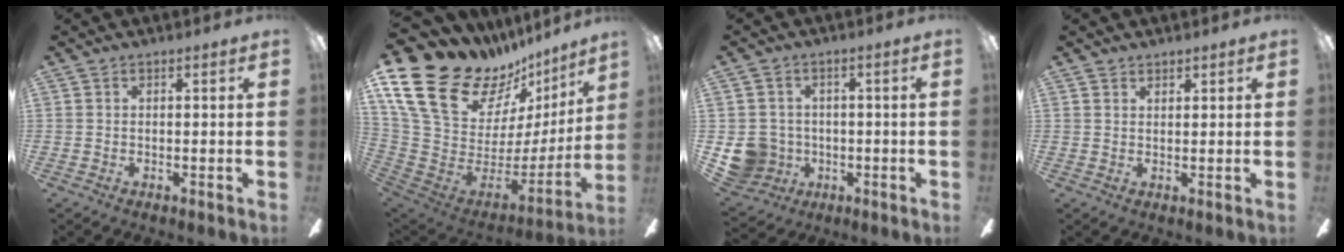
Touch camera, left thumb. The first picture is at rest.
{"total": 24.9, "force": [16.0, 13.7, 13.2], "torque": [-0.223, -0.119, 0.321]}
{"total": 8.4, "force": [-1.6, 8.0, 2.0], "torque": [-0.071, 0.016, -0.023]}
{"total": 1.5, "force": [1.4, 0.6, 0.0], "torque": [0.001, -0.002, 0.028]}